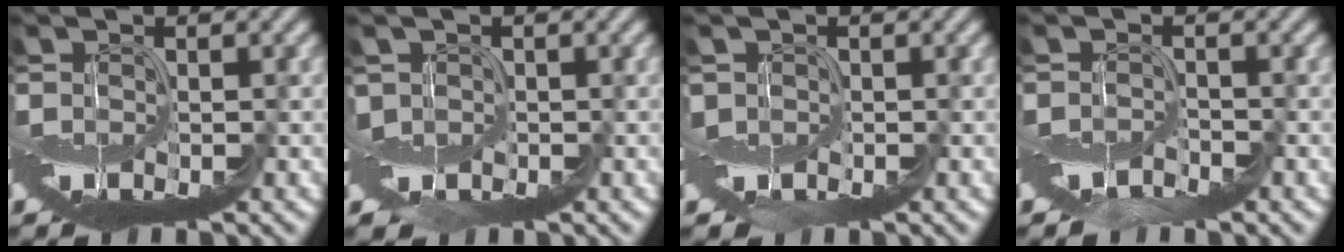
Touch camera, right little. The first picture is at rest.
{"total": 2.4, "force": [0.3, 1.7, 1.7], "torque": [-0.017, 0.009, 0.011]}
{"total": 1.4, "force": [0.2, 1.2, 0.6], "torque": [0.004, 0.008, 0.008]}
{"total": 1.2, "force": [-1.1, 0.0, -0.4], "torque": [0.007, 0.000, -0.020]}